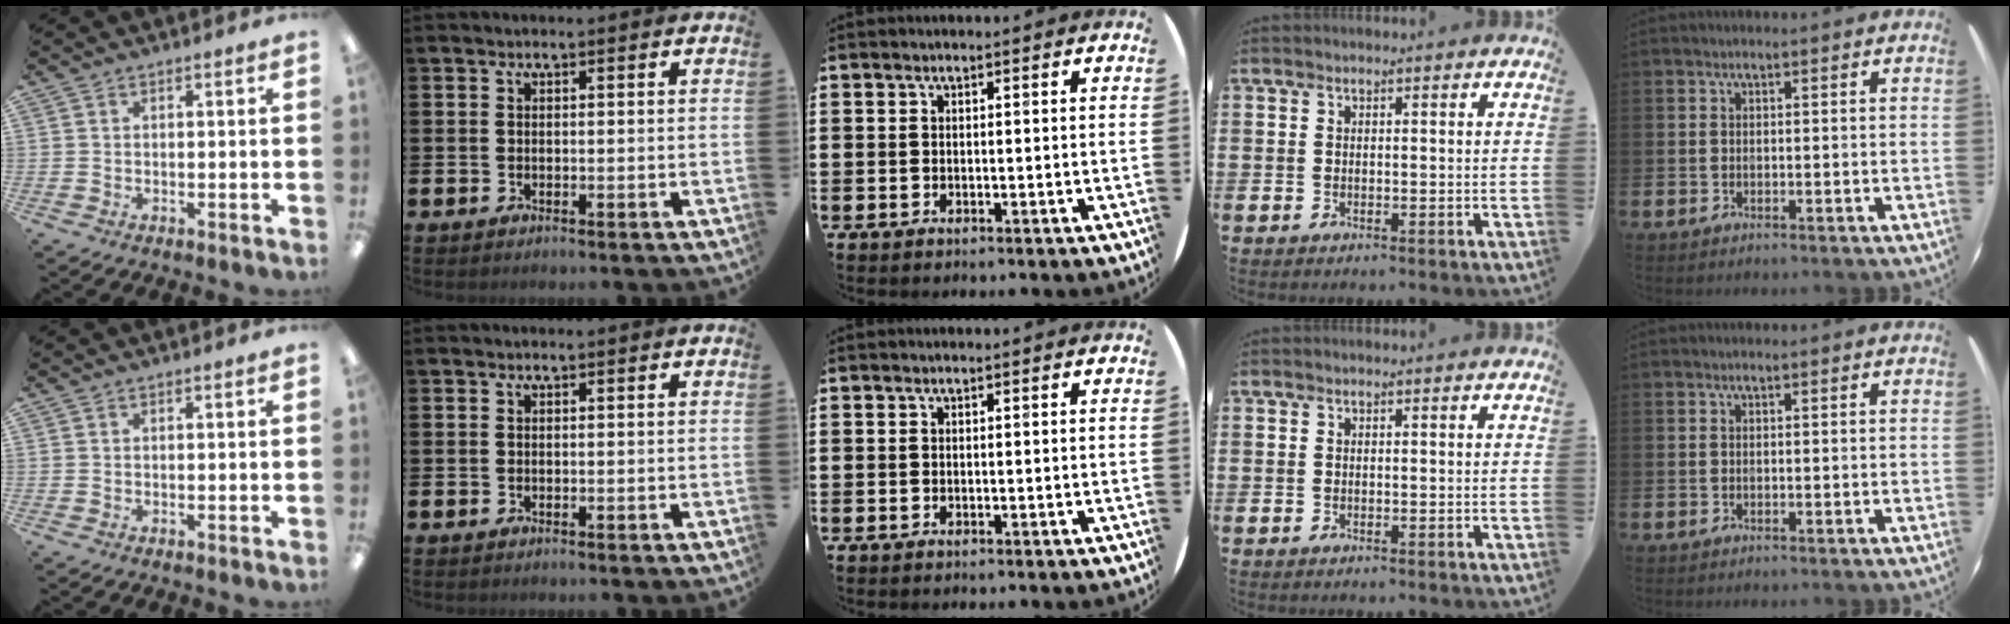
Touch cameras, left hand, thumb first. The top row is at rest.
{}